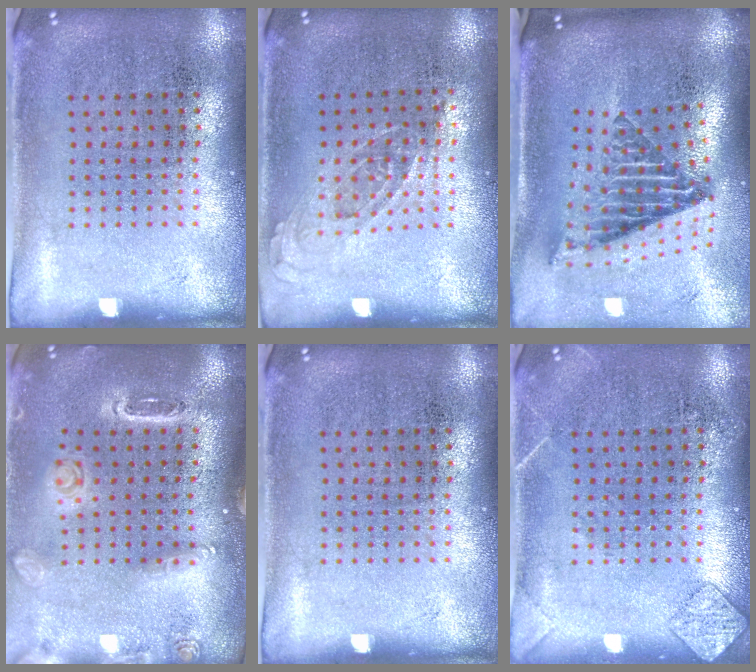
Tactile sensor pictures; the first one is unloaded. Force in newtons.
{"total": 0.8, "press": 0.7, "slide": 0.3}
{"total": 2.9, "press": 1.8, "slide": 2.3}
{"total": 1.5, "press": 1.5, "slide": 0.1}
{"total": 0.0}
{"total": 1.6, "press": 1.5, "slide": 0.1}